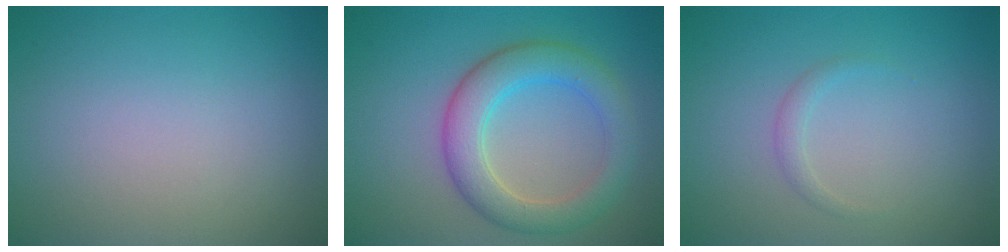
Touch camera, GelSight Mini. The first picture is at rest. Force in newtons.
{"total": 5.2, "press": 5.2, "slide": 0.1}
{"total": 0.5, "press": 0.5, "slide": 0.1}